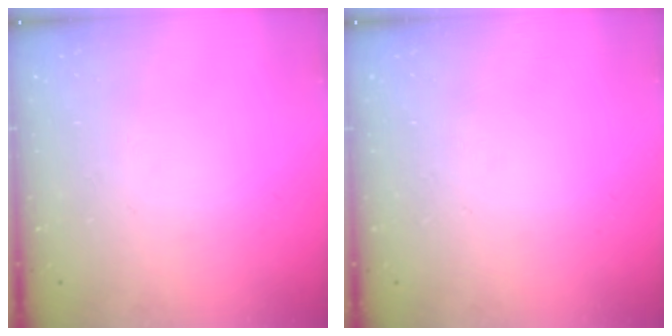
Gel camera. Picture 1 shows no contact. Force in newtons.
{"total": 0.0}